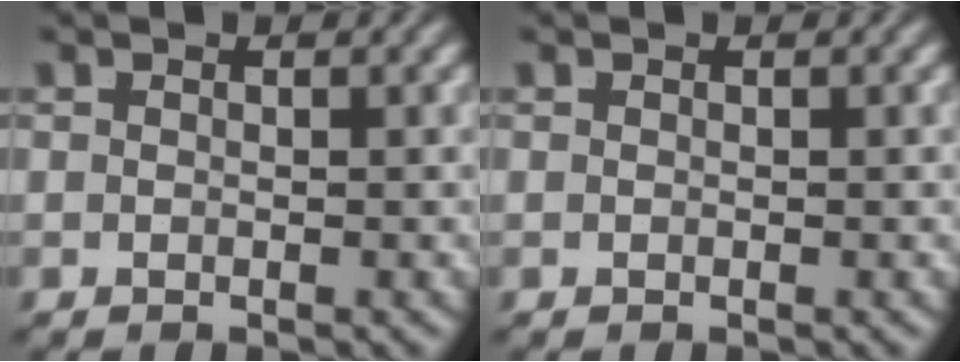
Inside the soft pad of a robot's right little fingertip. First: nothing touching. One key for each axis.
{"total": 0.0}